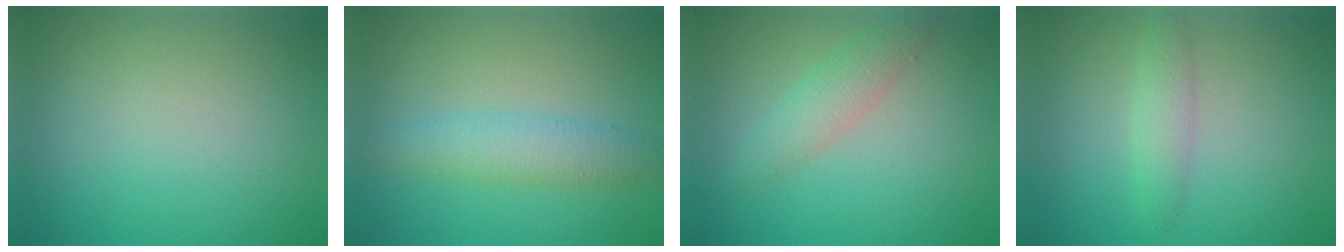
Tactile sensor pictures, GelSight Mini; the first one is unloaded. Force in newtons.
{"total": 3.3, "press": 3.3, "slide": 0.1}
{"total": 2.5, "press": 2.5, "slide": 0.1}
{"total": 1.8, "press": 1.8, "slide": 0.0}